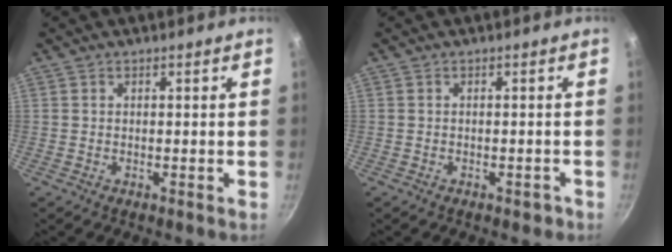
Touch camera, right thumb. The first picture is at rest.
{"total": 1.2, "force": [-0.9, 0.6, 0.6], "torque": [-0.005, 0.008, -0.011]}